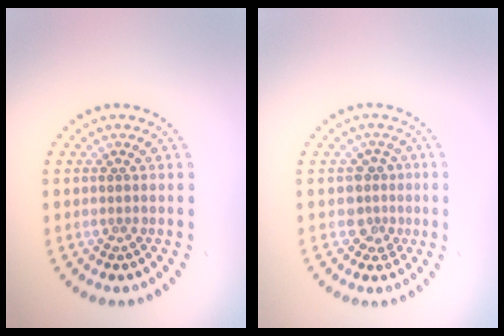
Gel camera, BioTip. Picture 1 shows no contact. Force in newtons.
{"total": 2.2, "press": 1.8, "slide": 1.4}